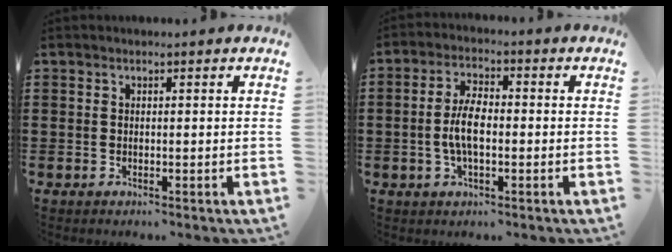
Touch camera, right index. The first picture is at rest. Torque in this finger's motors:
{"motor_torque": [2.14, 0.00, 0.77, 0.21]}